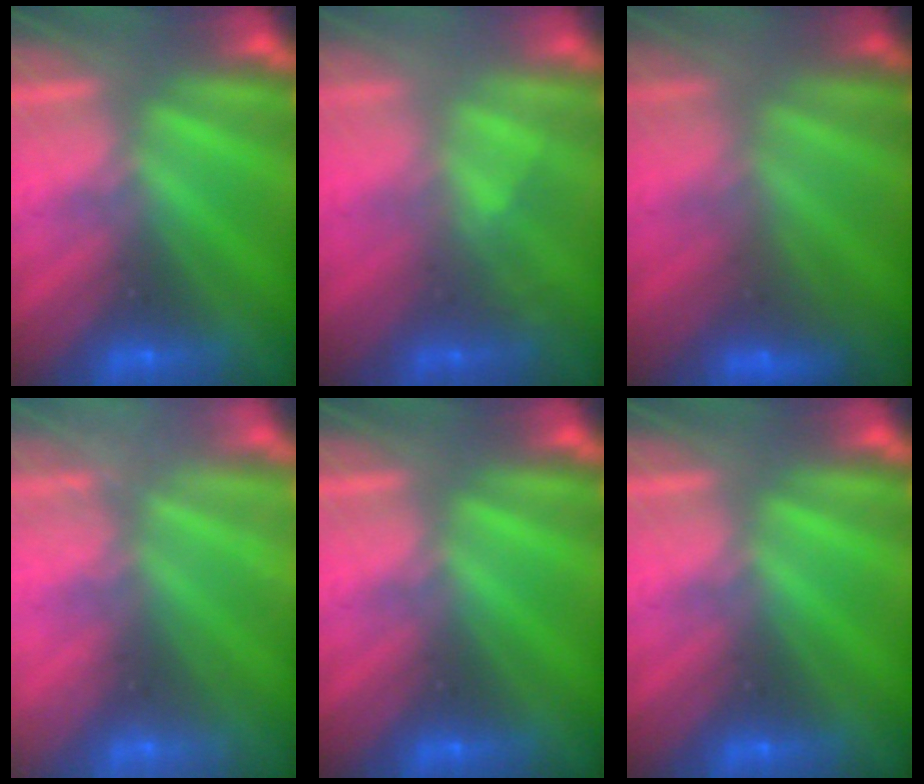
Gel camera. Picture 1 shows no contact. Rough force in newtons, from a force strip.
{"total": 2.4}
{"total": 2.8}
{"total": 2.7}
{"total": 0.0}
{"total": 0.0}